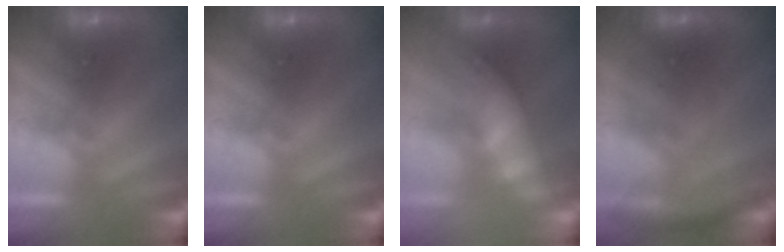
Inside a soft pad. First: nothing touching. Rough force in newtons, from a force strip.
{"total": 0.0}
{"total": 3.8}
{"total": 2.8}